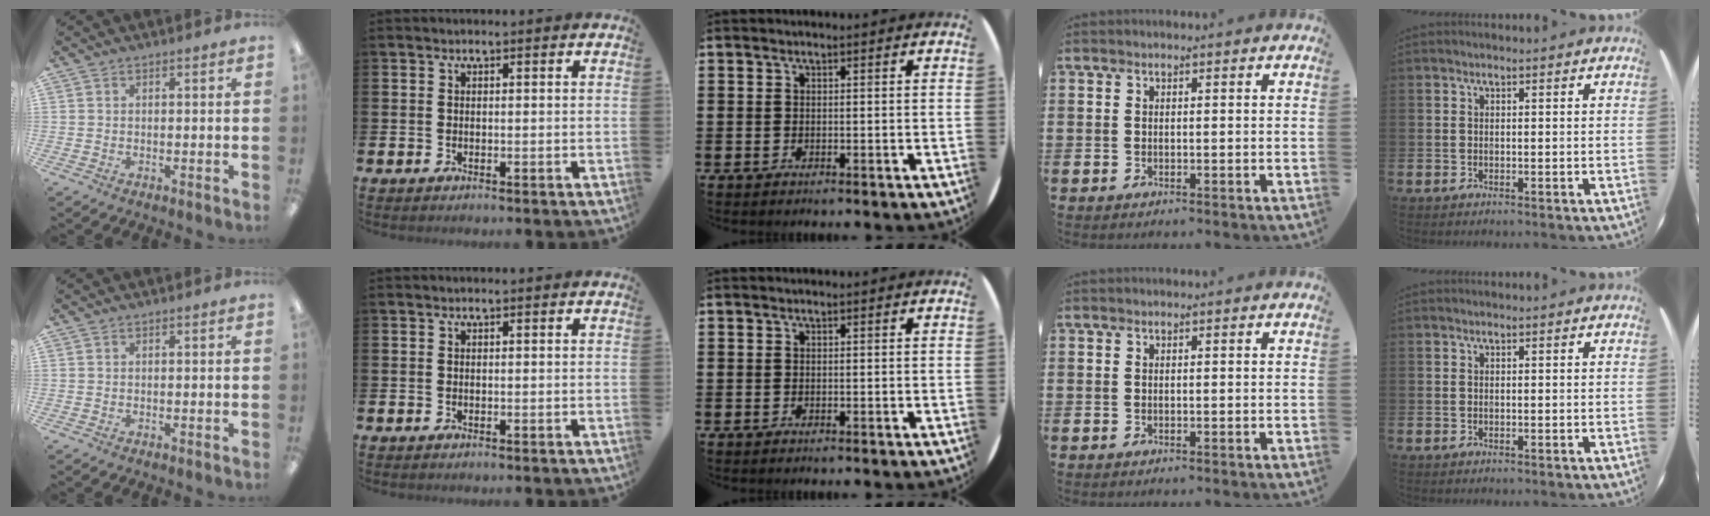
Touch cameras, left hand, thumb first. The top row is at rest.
{}